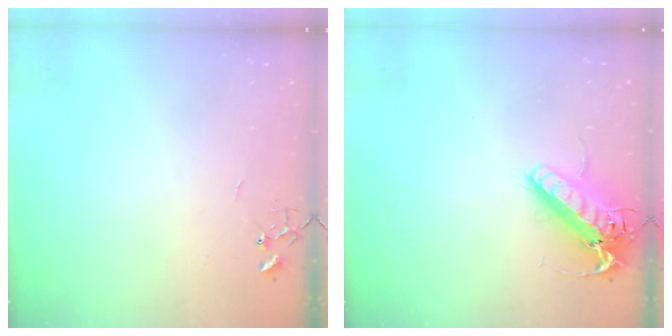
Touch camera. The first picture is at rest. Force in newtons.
{"total": 15.9, "press": 15.7, "slide": 2.8}